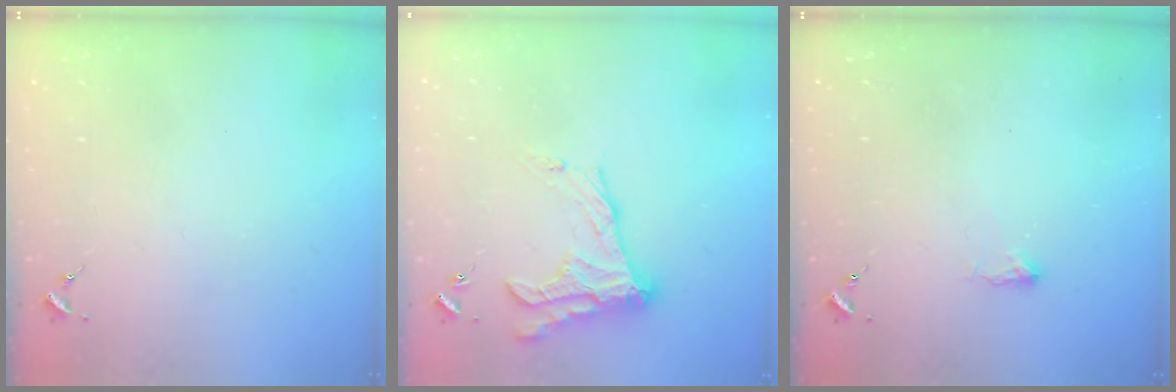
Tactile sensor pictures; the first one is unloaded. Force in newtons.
{"total": 16.1, "press": 16.0, "slide": 0.9}
{"total": 4.1, "press": 4.0, "slide": 0.9}